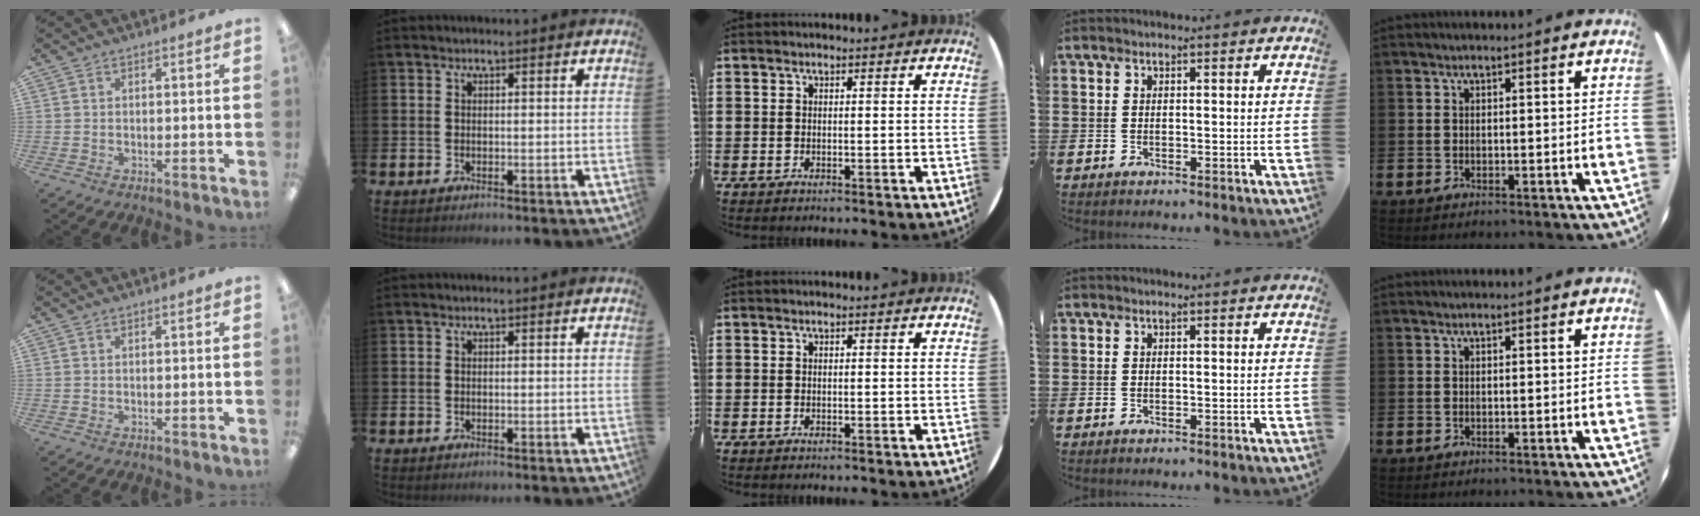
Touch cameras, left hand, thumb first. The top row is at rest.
{}